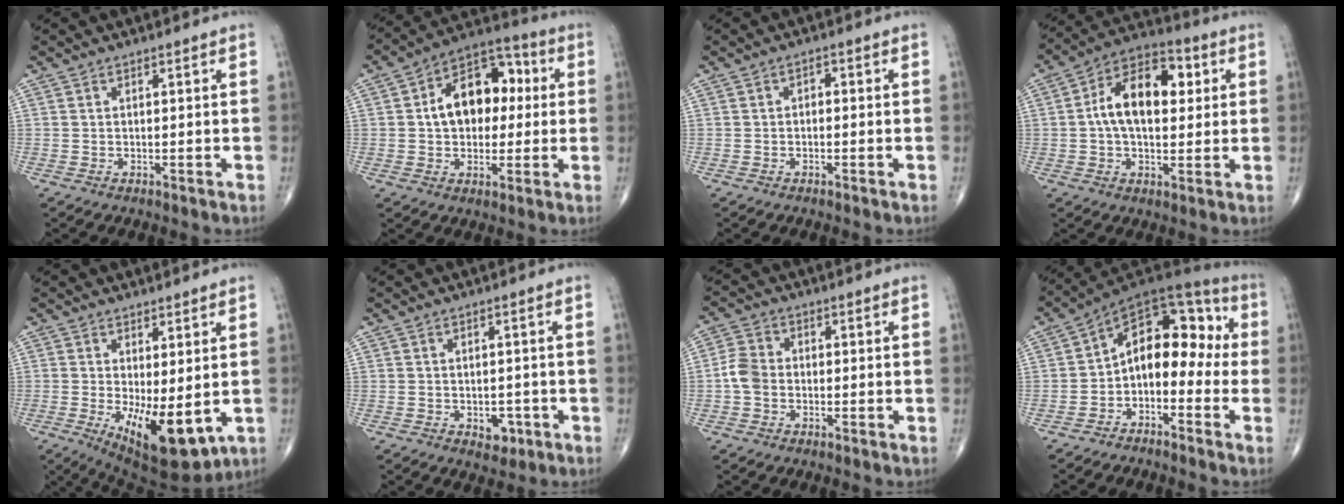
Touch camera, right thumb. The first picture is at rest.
{"total": 14.9, "force": [1.8, 10.0, 10.9], "torque": [-0.122, 0.034, 0.021]}
{"total": 1.2, "force": [-0.4, 0.8, 0.7], "torque": [0.000, 0.011, -0.014]}
{"total": 14.2, "force": [2.2, 8.5, 11.2], "torque": [-0.163, 0.027, 0.027]}
{"total": 12.1, "force": [-2.2, 4.9, 10.8], "torque": [-0.153, -0.025, -0.012]}
{"total": 3.3, "force": [-1.3, 2.4, 2.0], "torque": [-0.004, 0.006, -0.011]}
{"total": 4.5, "force": [-1.0, 3.5, 2.6], "torque": [-0.044, 0.012, -0.029]}
{"total": 13.6, "force": [-2.1, 8.7, 10.3], "torque": [-0.106, 0.073, -0.049]}